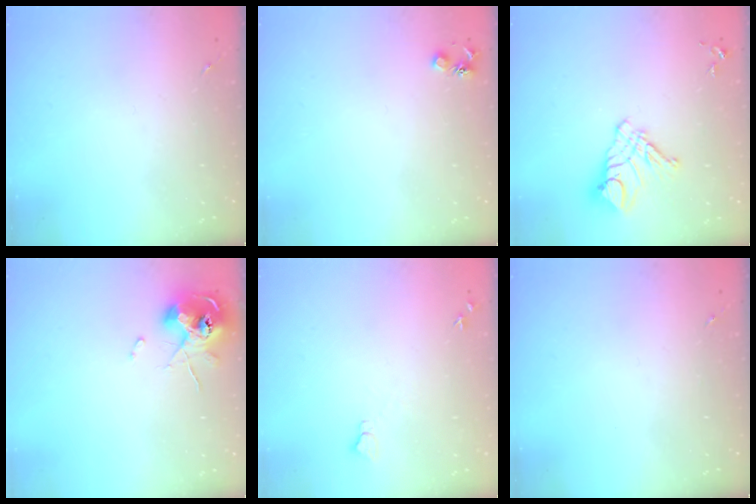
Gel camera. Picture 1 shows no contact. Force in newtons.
{"total": 4.5, "press": 4.5, "slide": 0.6}
{"total": 11.6, "press": 11.5, "slide": 1.1}
{"total": 10.2, "press": 10.1, "slide": 1.4}
{"total": 4.6, "press": 4.6, "slide": 0.6}
{"total": 0.0}